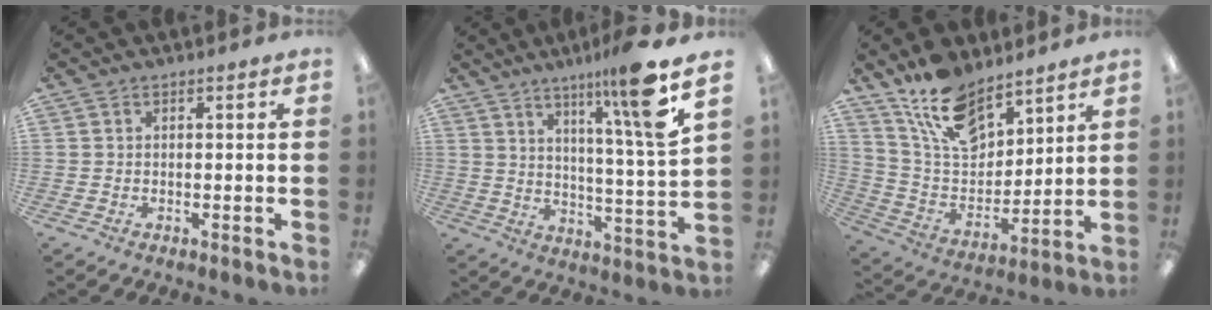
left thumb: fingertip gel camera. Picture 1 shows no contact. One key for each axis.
{"total": 14.2, "fx": 9.1, "fy": -0.2, "fz": 11.0, "tx": -0.176, "ty": -0.049, "tz": 0.130}
{"total": 15.1, "fx": 11.0, "fy": 7.2, "fz": 7.3, "tx": -0.148, "ty": -0.056, "tz": 0.207}